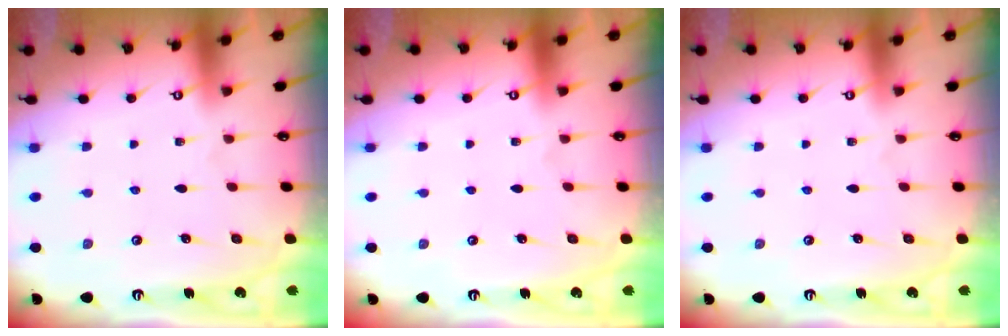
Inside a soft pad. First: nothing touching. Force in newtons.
{"total": 0.0}
{"total": 0.0}